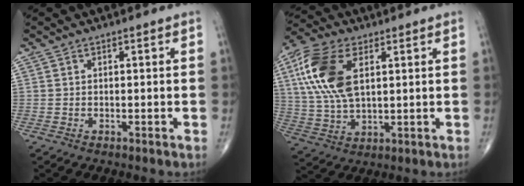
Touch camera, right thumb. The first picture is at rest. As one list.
[{"total": 15.5, "force": [4.6, 8.1, 12.4], "torque": [-0.260, 0.000, 0.089]}]